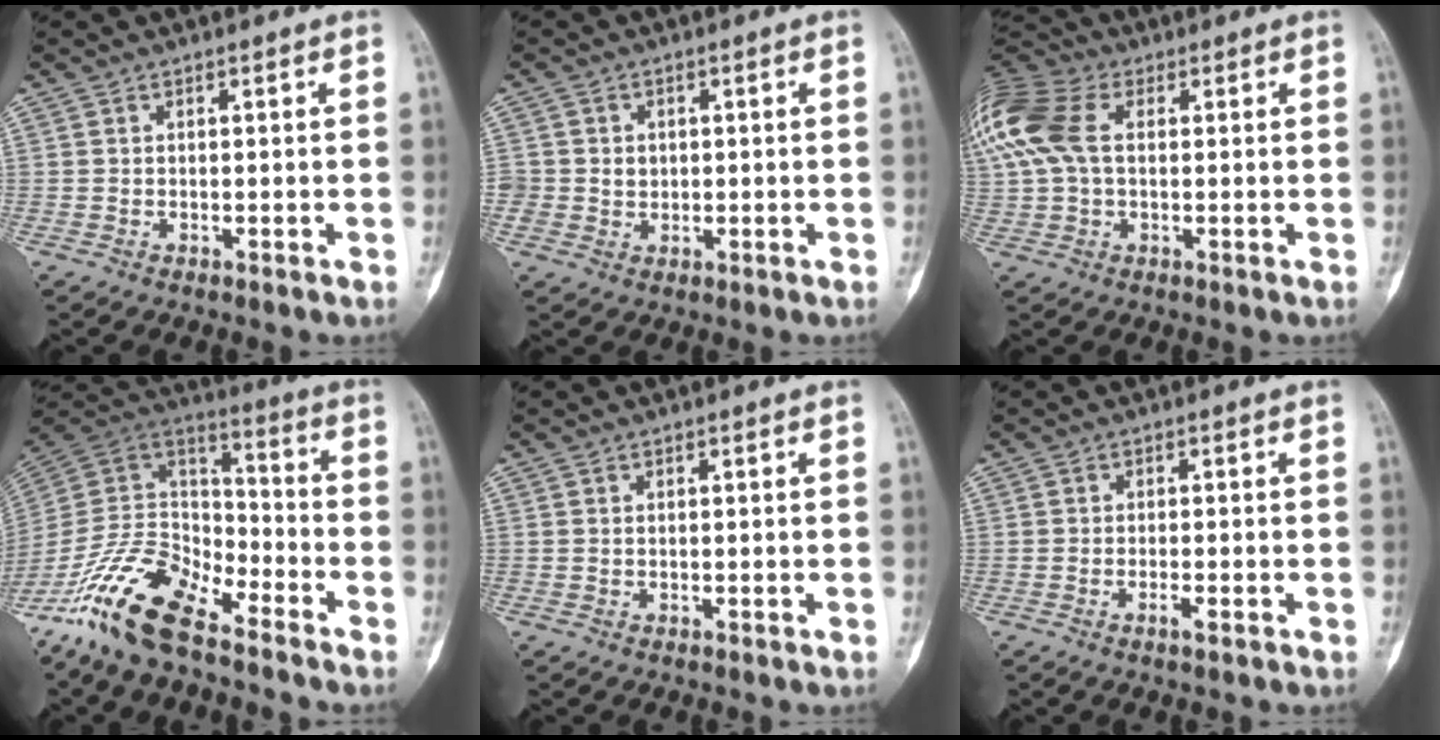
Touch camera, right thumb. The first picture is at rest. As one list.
[{"total": 3.3, "force": [0.3, 3.1, 1.1], "torque": [0.004, 0.004, 0.007]}, {"total": 18.1, "force": [4.2, 11.8, 13.0], "torque": [-0.331, 0.041, 0.073]}, {"total": 17.6, "force": [-12.5, 7.0, 10.3], "torque": [-0.184, 0.076, -0.242]}, {"total": 0.0}, {"total": 1.5, "force": [-0.8, 0.2, 1.3], "torque": [-0.025, 0.000, -0.016]}]